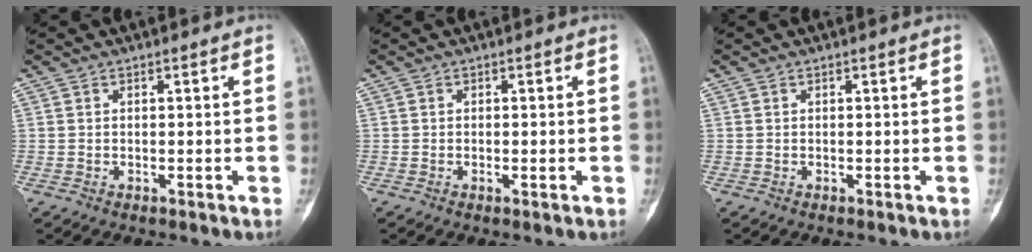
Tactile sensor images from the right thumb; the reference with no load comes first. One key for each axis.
{"total": 1.1, "fx": -0.3, "fy": 0.3, "fz": 1.0, "tx": -0.017, "ty": 0.000, "tz": -0.004}
{"total": 0.0}